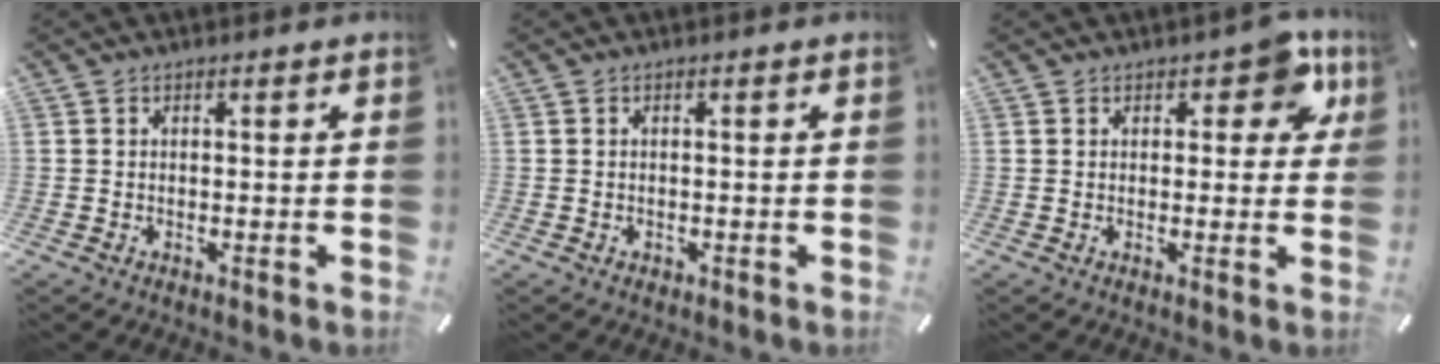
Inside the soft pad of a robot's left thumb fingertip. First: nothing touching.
{"total": 0.6, "force": [-0.2, 0.5, 0.2], "torque": [-0.003, 0.004, -0.005]}
{"total": 7.6, "force": [3.8, 4.3, 5.1], "torque": [-0.045, -0.011, 0.058]}